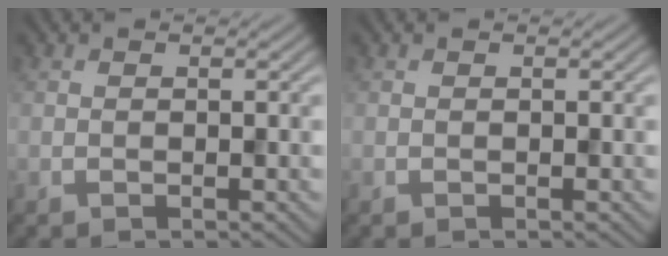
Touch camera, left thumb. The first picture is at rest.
{"total": 0.0}